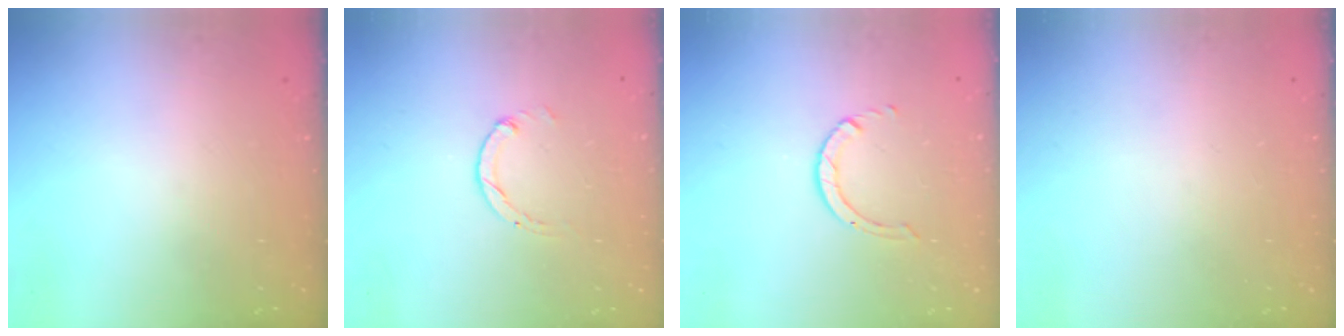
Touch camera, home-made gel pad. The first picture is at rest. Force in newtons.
{"total": 0.7, "press": 0.7, "slide": 0.2}
{"total": 1.7, "press": 1.7, "slide": 0.1}
{"total": 0.0}